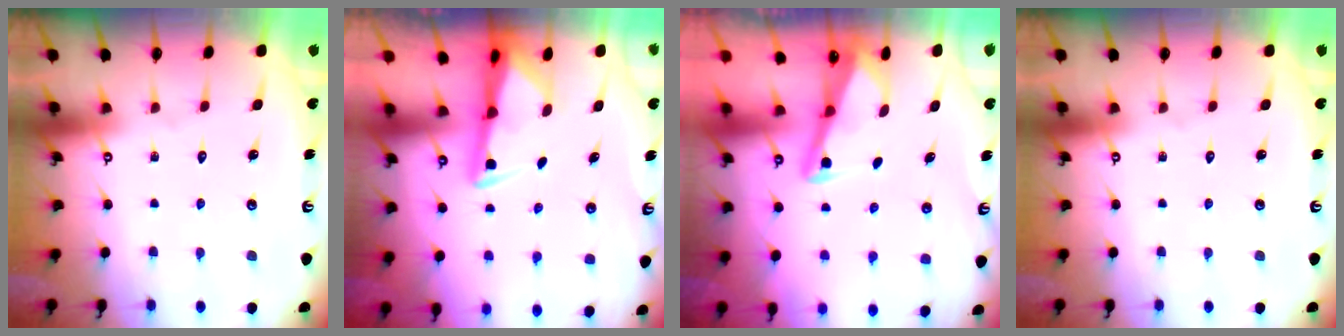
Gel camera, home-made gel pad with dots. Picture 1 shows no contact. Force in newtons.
{"total": 2.9, "press": 2.8, "slide": 0.6}
{"total": 3.0, "press": 2.9, "slide": 0.4}
{"total": 0.0}